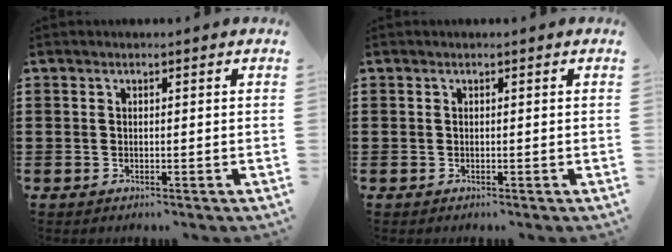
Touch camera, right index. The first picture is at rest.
{"total": 0.0}